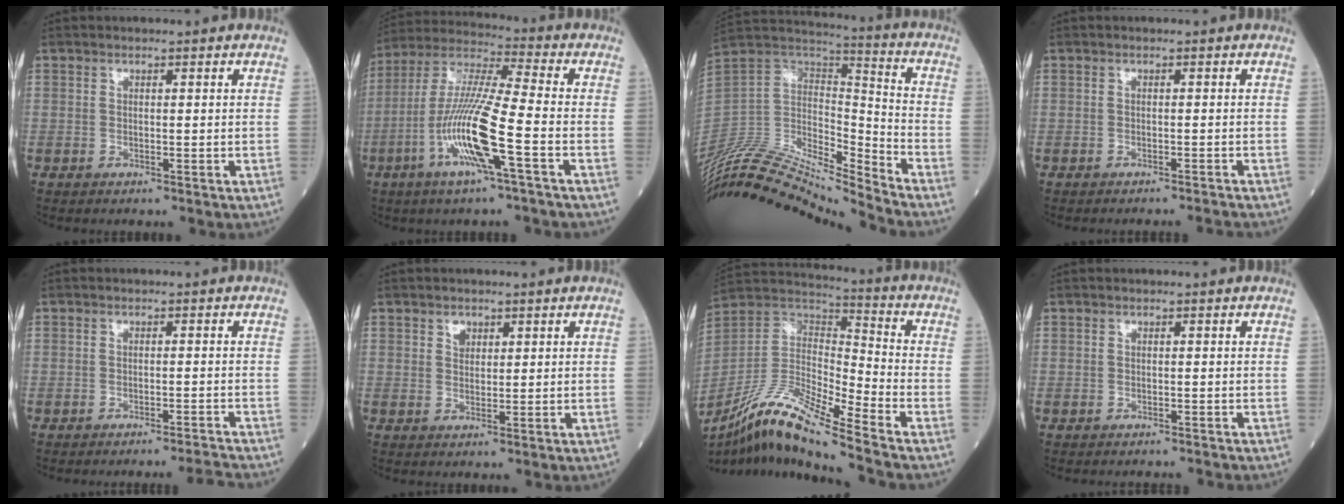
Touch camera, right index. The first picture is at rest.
{"total": 14.3, "force": [-4.8, 0.1, 13.5], "torque": [-0.280, -0.005, -0.101]}
{"total": 21.2, "force": [-19.8, 1.8, 7.5], "torque": [-0.153, 0.030, -0.348]}
{"total": 3.0, "force": [-2.8, -1.0, 0.3], "torque": [0.002, -0.006, -0.035]}
{"total": 4.1, "force": [-3.6, -1.8, 0.2], "torque": [0.004, -0.001, -0.051]}
{"total": 1.7, "force": [1.0, 1.2, 0.7], "torque": [-0.007, -0.001, 0.016]}
{"total": 16.3, "force": [-12.3, 0.3, 10.7], "torque": [-0.210, -0.008, -0.227]}
{"total": 2.5, "force": [-2.3, 0.8, 0.3], "torque": [0.003, -0.003, -0.033]}